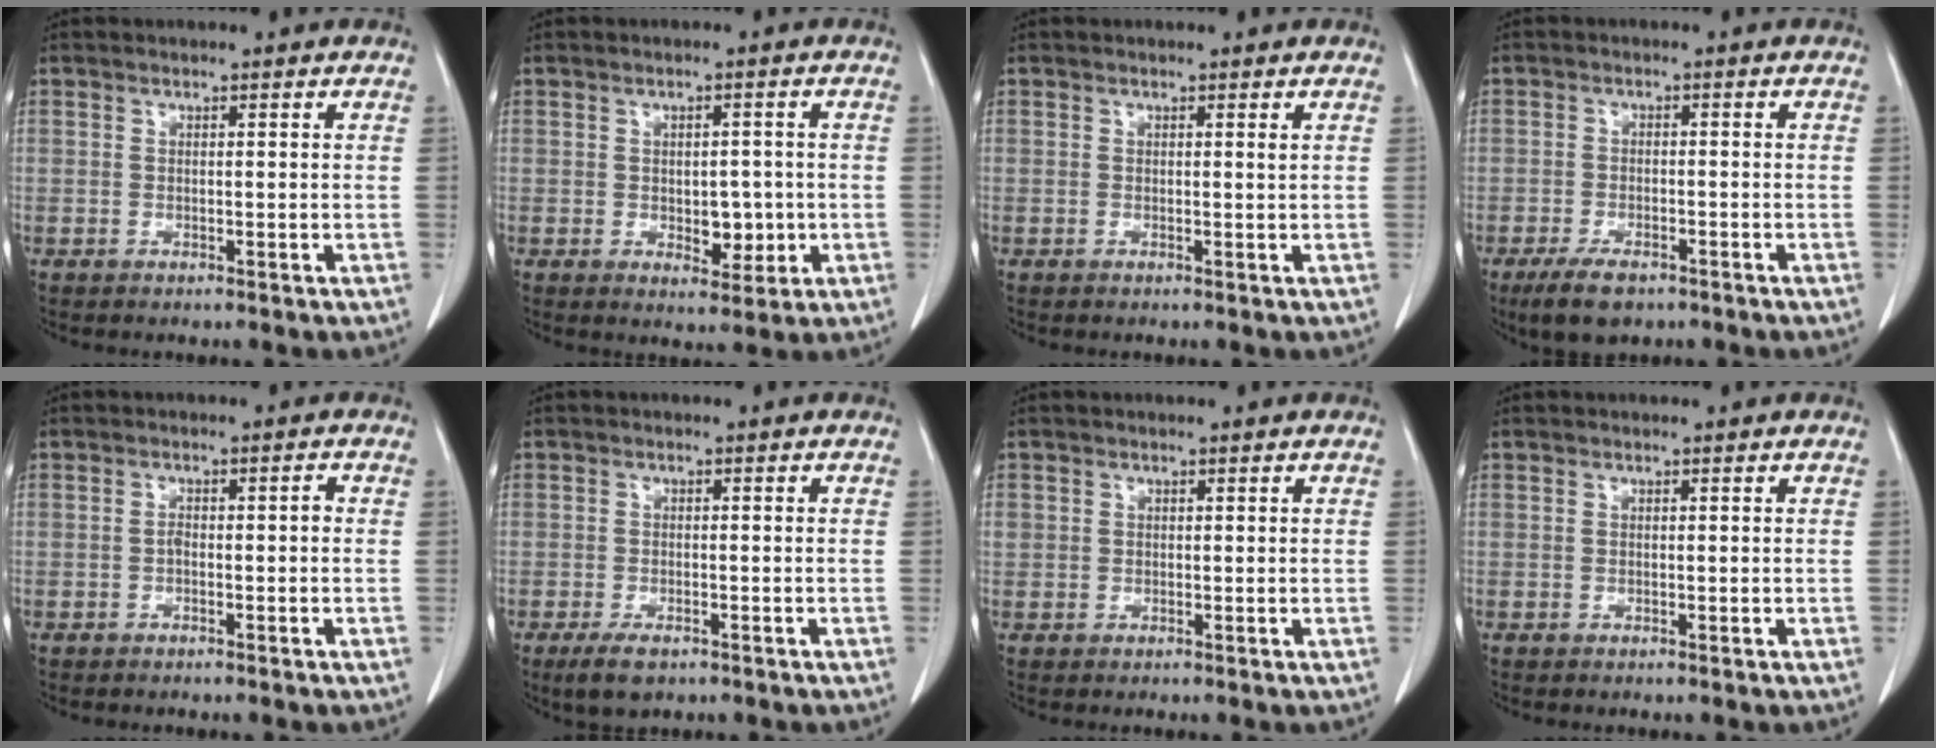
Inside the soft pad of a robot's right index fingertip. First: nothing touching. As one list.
[{"total": 4.5, "force": [-0.8, 2.6, 3.6], "torque": [-0.040, 0.000, -0.002]}, {"total": 0.0}, {"total": 5.4, "force": [-3.8, 2.3, 3.1], "torque": [-0.059, -0.005, -0.062]}, {"total": 1.8, "force": [-0.6, 0.6, 1.6], "torque": [-0.025, 0.004, -0.009]}, {"total": 3.7, "force": [-2.4, 1.8, 2.2], "torque": [-0.046, -0.006, -0.035]}, {"total": 1.2, "force": [0.1, 1.1, 0.4], "torque": [-0.010, 0.014, 0.005]}, {"total": 0.0}]